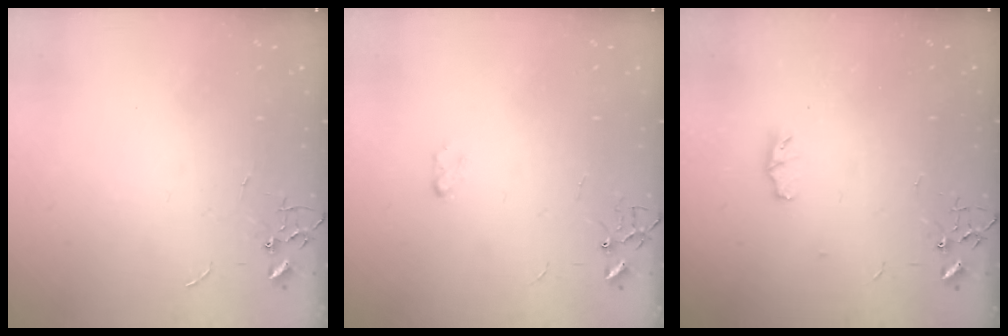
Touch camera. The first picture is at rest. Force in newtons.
{"total": 3.2, "press": 3.2, "slide": 0.4}
{"total": 4.4, "press": 4.4, "slide": 0.7}